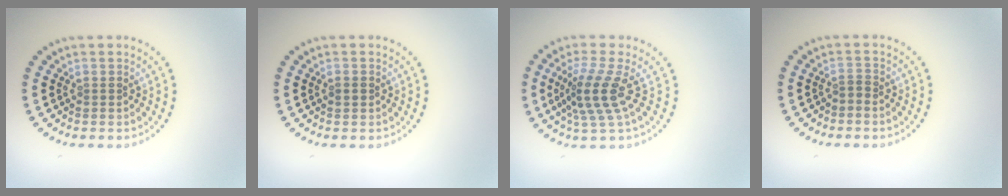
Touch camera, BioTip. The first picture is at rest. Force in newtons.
{"total": 0.7, "press": 0.7, "slide": 0.1}
{"total": 4.0, "press": 2.9, "slide": 2.7}
{"total": 0.7, "press": 0.3, "slide": 0.6}